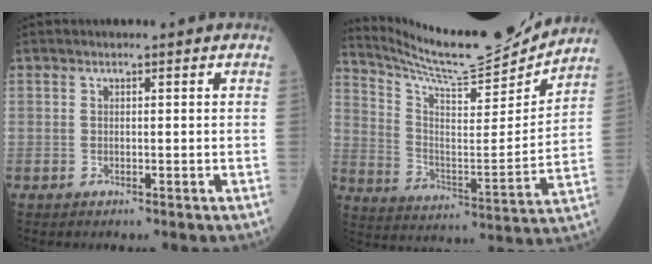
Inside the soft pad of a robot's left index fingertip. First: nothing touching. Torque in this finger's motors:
{"motor_torque": [-0.26, -0.42, 0.15, 0.03]}